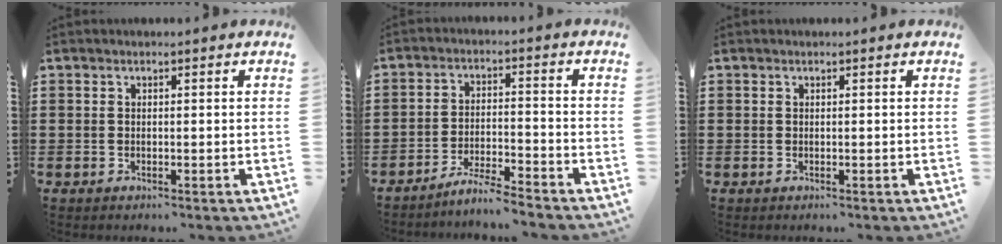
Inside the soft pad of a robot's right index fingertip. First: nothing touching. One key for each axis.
{"total": 4.7, "fx": -4.5, "fy": -0.5, "fz": 1.3, "tx": -0.031, "ty": -0.005, "tz": -0.092}
{"total": 0.0}